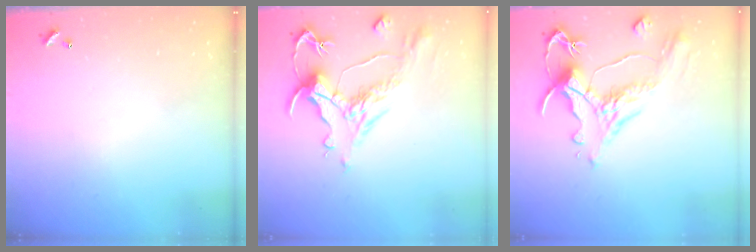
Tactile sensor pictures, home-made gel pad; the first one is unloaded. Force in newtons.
{"total": 2.0, "press": 1.5, "slide": 1.4}
{"total": 1.6, "press": 0.0, "slide": 1.6}